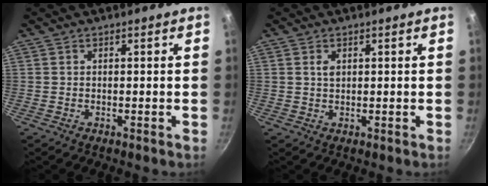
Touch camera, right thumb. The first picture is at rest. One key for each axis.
{"total": 1.5, "fx": 0.5, "fy": 0.9, "fz": 1.1, "tx": -0.017, "ty": -0.001, "tz": 0.011}